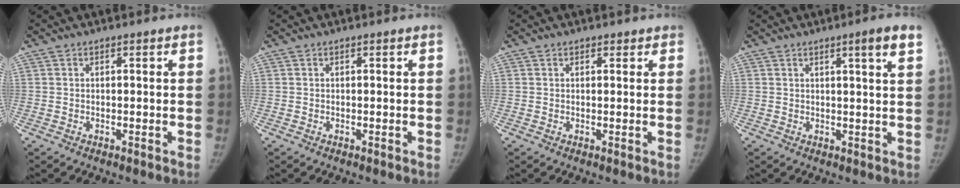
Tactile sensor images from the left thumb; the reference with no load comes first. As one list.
[{"total": 0.0}, {"total": 1.2, "force": [0.9, 0.8, 0.2], "torque": [0.013, -0.005, 0.007]}, {"total": 4.5, "force": [2.5, 0.0, 3.7], "torque": [-0.048, -0.014, 0.034]}]